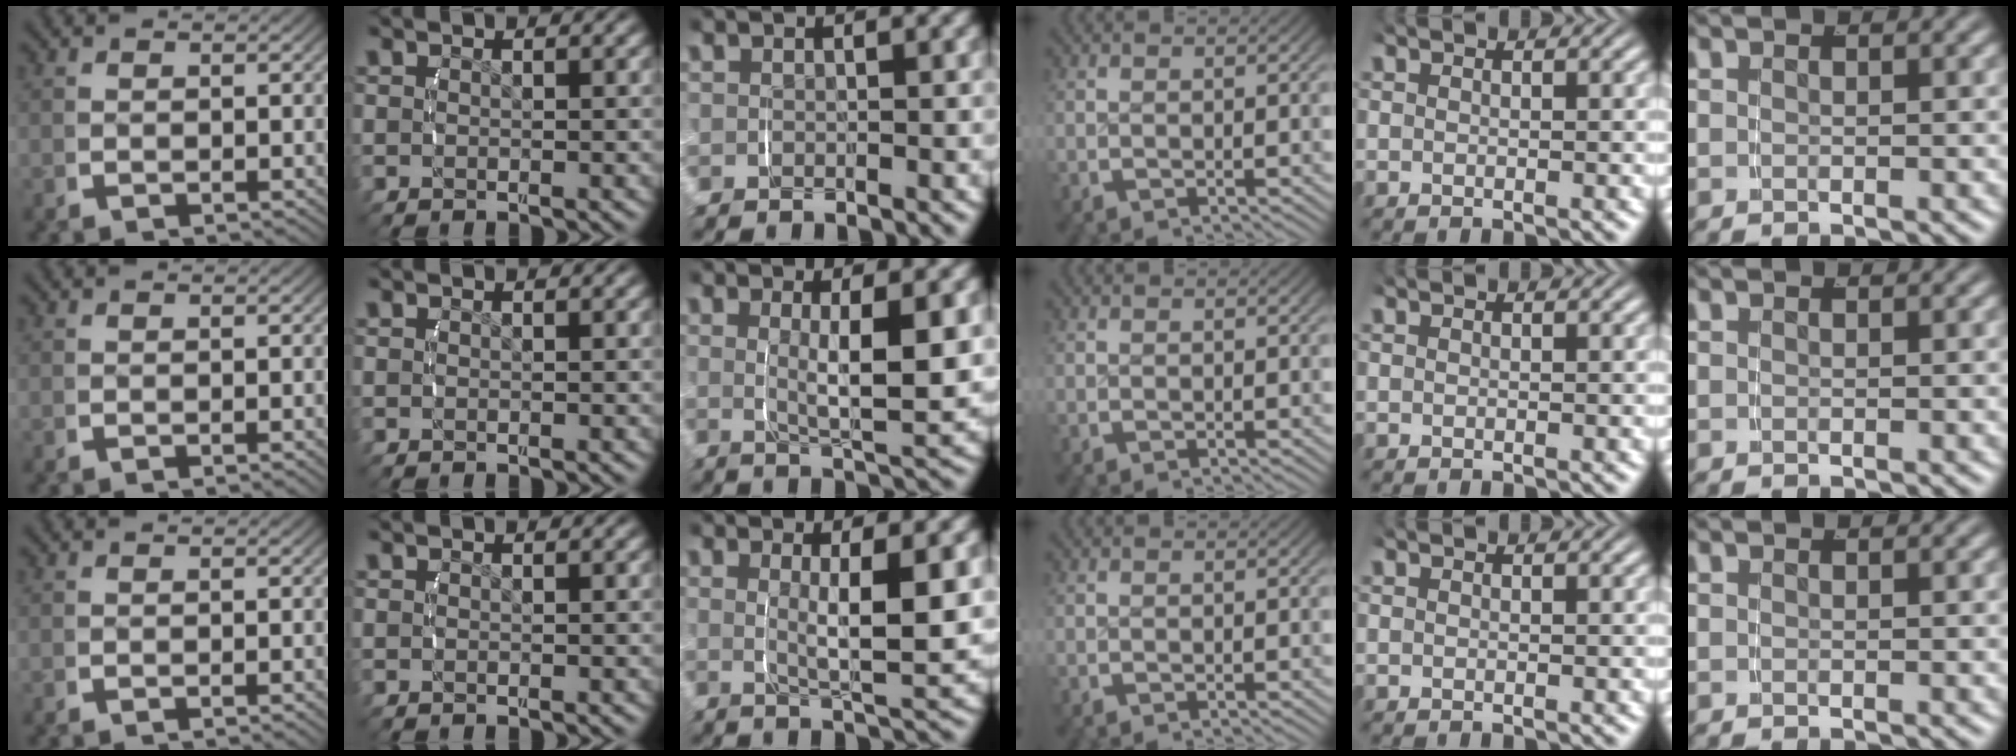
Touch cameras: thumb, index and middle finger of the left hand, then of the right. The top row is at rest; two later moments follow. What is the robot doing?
{"motion": "lift_and_place", "object": "measuring cup"}